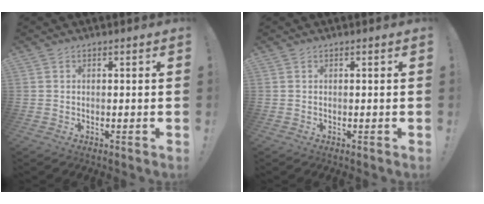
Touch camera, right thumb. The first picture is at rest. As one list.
[{"total": 0.0}]